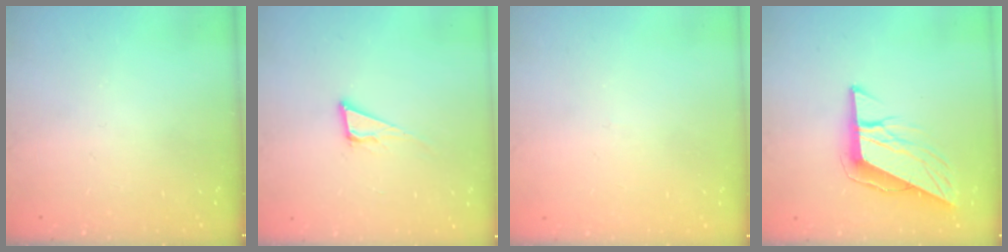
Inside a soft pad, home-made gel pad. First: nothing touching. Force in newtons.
{"total": 7.4, "press": 6.9, "slide": 2.6}
{"total": 2.7, "press": 2.7, "slide": 0.3}
{"total": 10.2, "press": 10.2, "slide": 0.6}